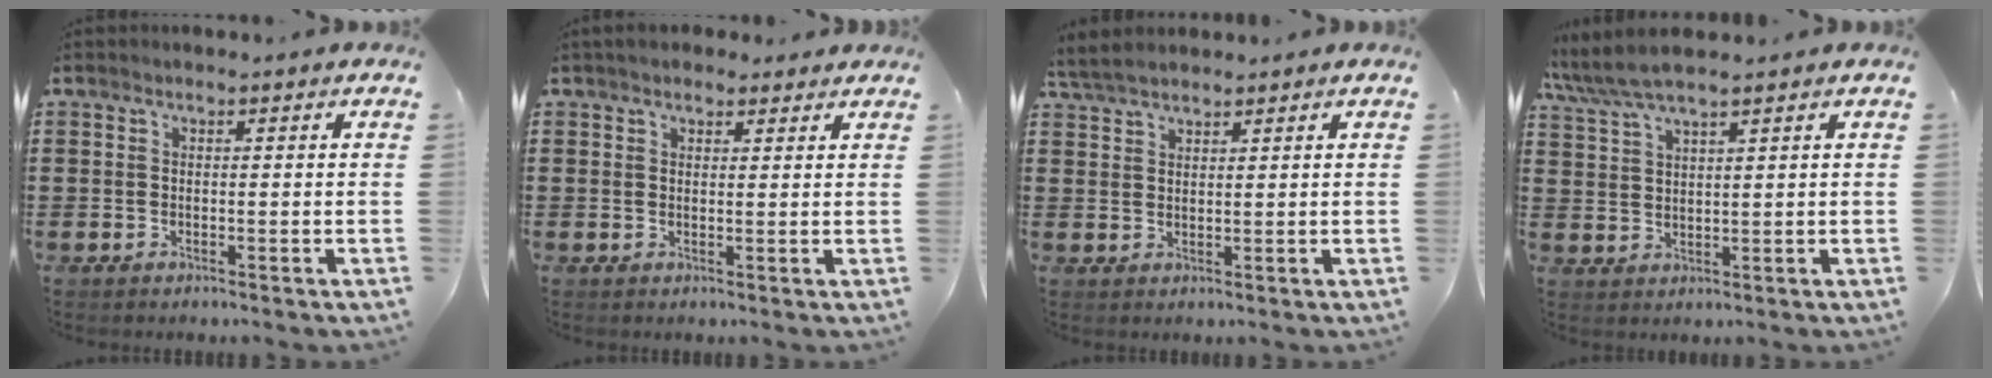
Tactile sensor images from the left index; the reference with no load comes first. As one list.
[{"total": 2.6, "force": [2.1, 1.5, 0.5], "torque": [-0.017, 0.007, 0.040]}, {"total": 2.8, "force": [2.5, 0.8, 1.0], "torque": [-0.027, 0.003, 0.049]}, {"total": 4.8, "force": [4.1, 0.7, 2.5], "torque": [-0.059, -0.007, 0.073]}]